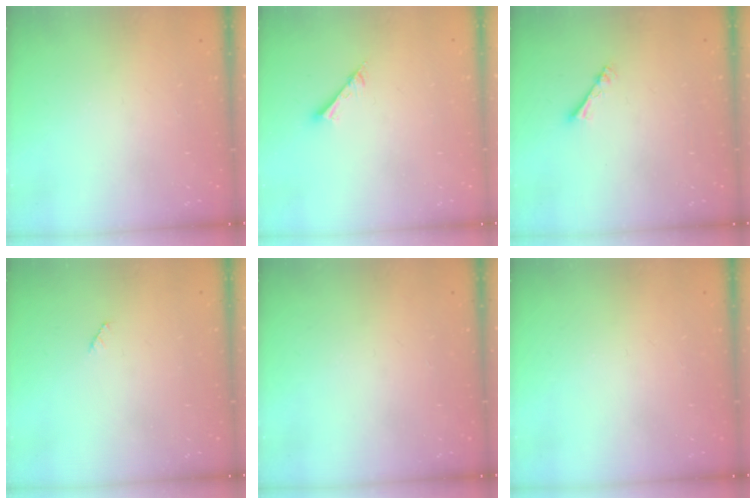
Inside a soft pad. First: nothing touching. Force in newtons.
{"total": 3.7, "press": 3.7, "slide": 0.3}
{"total": 2.3, "press": 2.2, "slide": 0.4}
{"total": 2.5, "press": 2.5, "slide": 0.3}
{"total": 0.0}
{"total": 0.0}